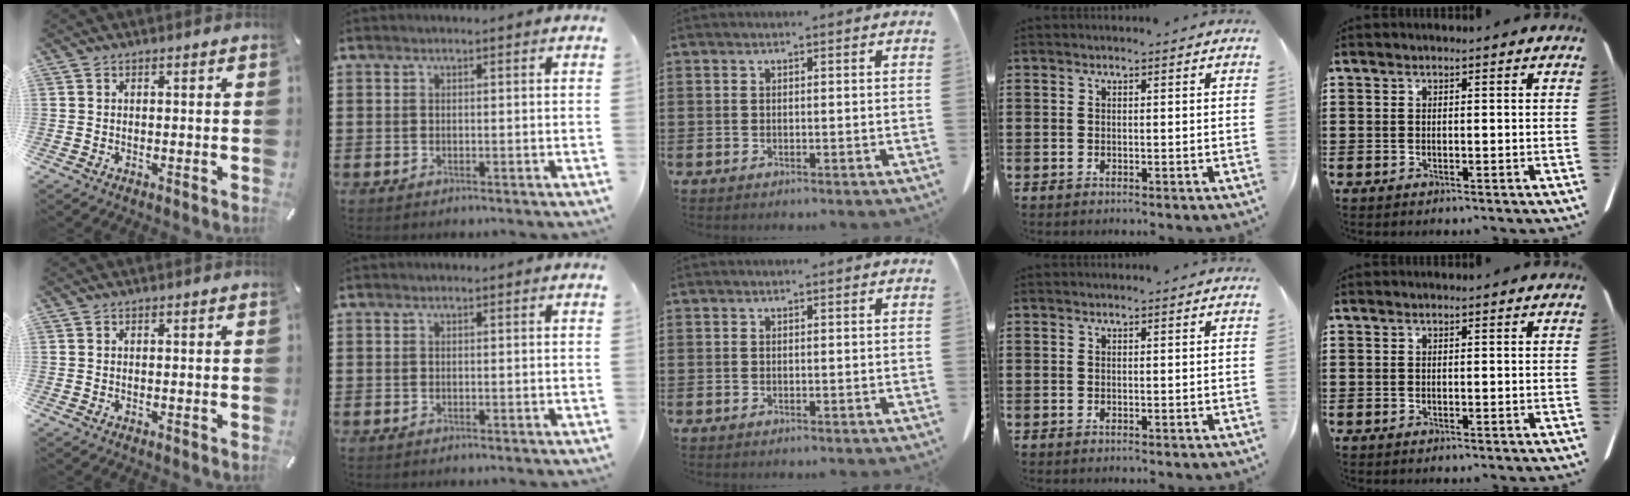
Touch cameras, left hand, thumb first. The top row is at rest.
{}